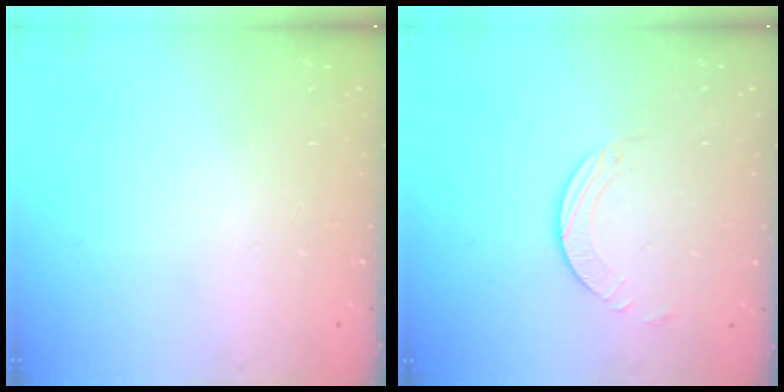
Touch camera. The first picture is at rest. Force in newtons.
{"total": 2.5, "press": 2.5, "slide": 0.2}